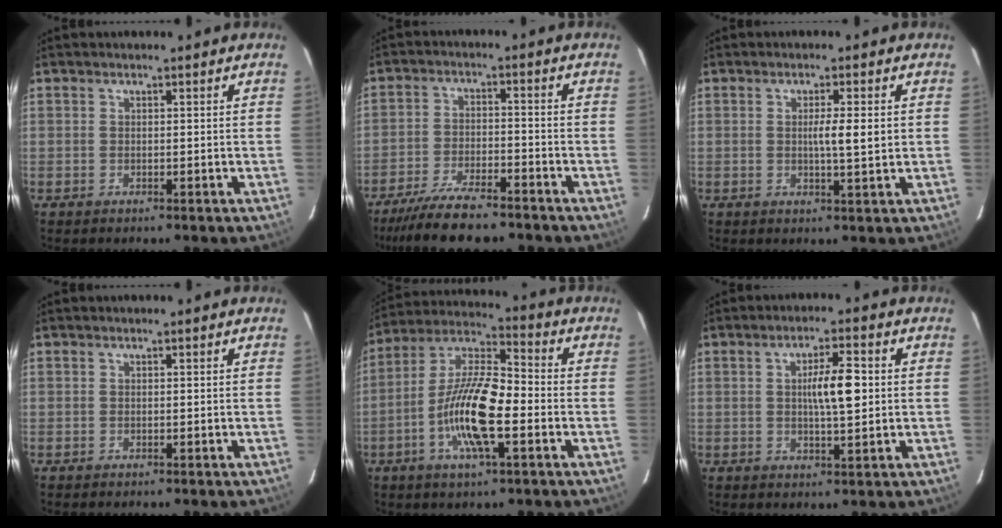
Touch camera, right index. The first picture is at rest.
{"total": 10.0, "force": [-8.6, 2.0, 4.8], "torque": [-0.082, -0.022, -0.145]}
{"total": 4.0, "force": [0.3, 0.1, 3.9], "torque": [-0.065, -0.003, 0.004]}
{"total": 0.0}
{"total": 14.3, "force": [-3.9, 3.0, 13.4], "torque": [-0.264, 0.003, -0.074]}
{"total": 6.2, "force": [0.6, 1.0, 6.1], "torque": [-0.104, 0.006, 0.011]}